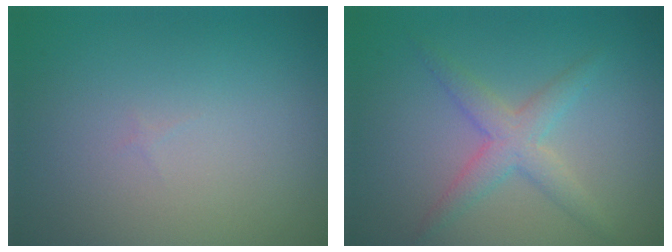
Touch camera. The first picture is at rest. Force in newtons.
{"total": 2.8, "press": 2.8, "slide": 0.1}